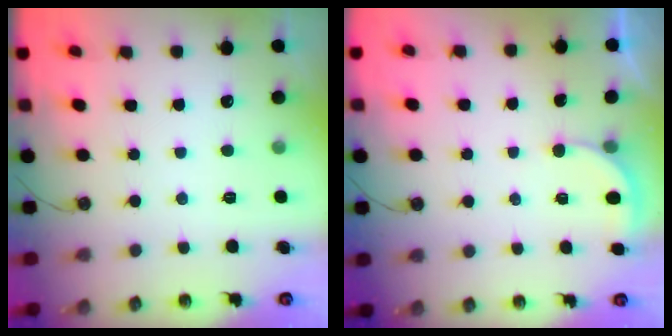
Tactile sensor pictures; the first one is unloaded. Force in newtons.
{"total": 2.0, "press": 2.0, "slide": 0.1}